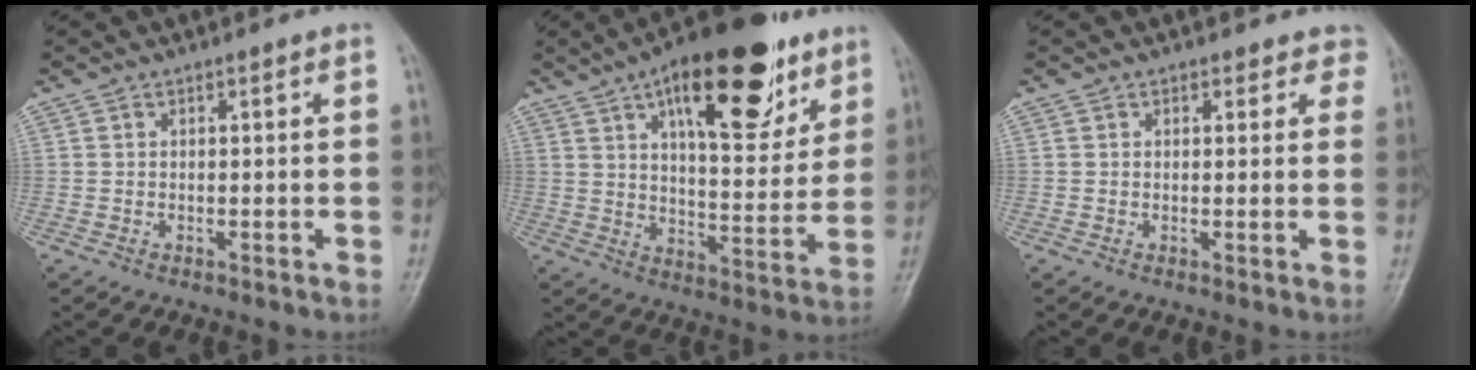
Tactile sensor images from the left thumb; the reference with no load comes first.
{"total": 22.9, "force": [12.5, 9.4, 16.8], "torque": [-0.212, -0.037, 0.192]}
{"total": 3.5, "force": [2.9, 2.0, 0.1], "torque": [0.039, -0.012, 0.015]}